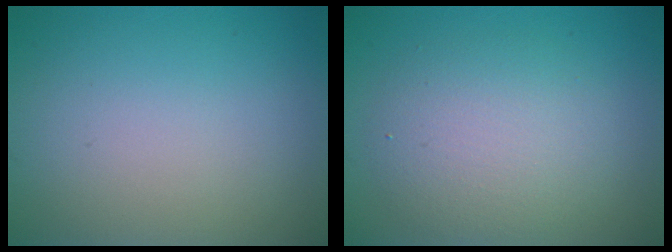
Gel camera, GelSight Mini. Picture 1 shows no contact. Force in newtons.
{"total": 4.6, "press": 4.6, "slide": 0.3}